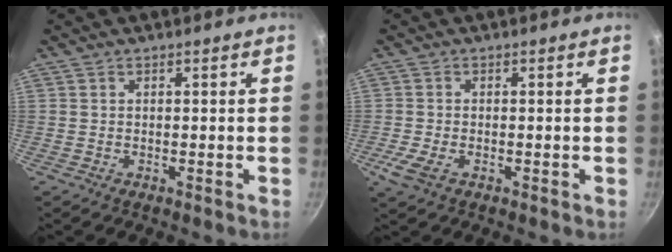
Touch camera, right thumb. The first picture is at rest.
{"total": 3.7, "force": [-1.4, 2.0, 2.8], "torque": [-0.063, -0.004, -0.030]}